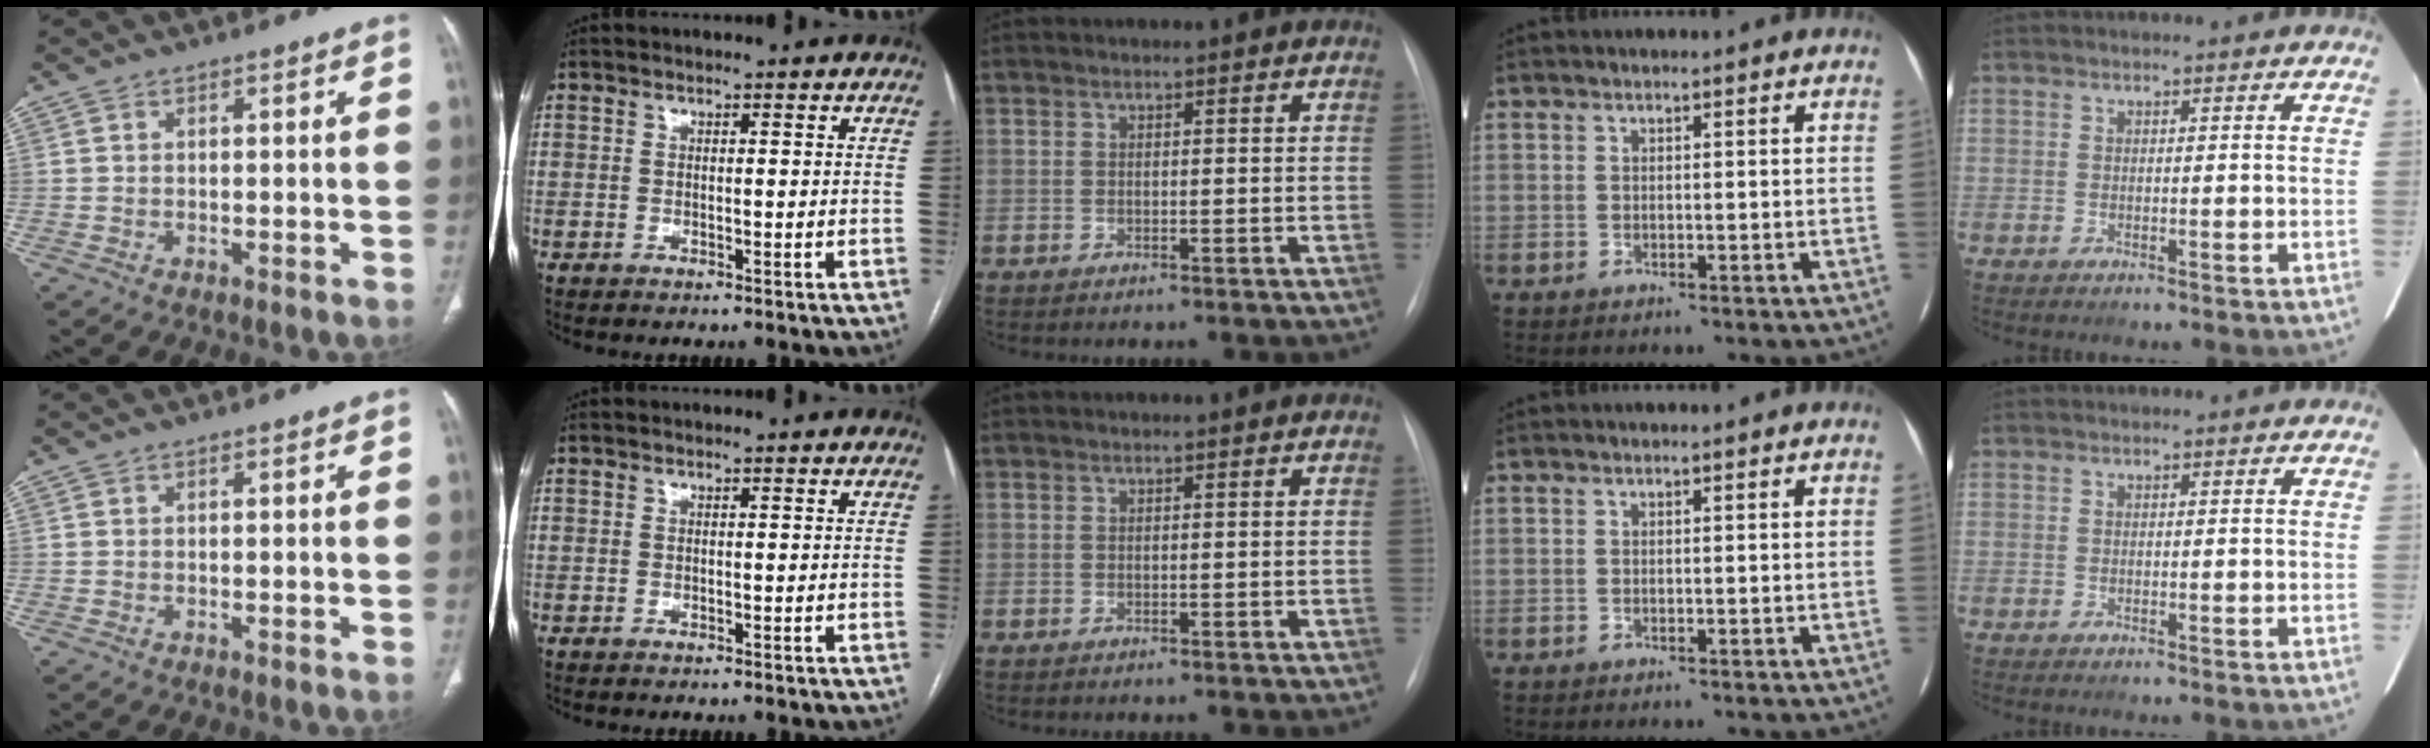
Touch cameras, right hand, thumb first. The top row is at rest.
{}